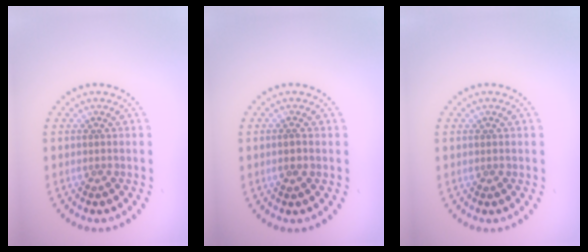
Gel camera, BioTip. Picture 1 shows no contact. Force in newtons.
{"total": 0.7, "press": 0.6, "slide": 0.4}
{"total": 0.0}